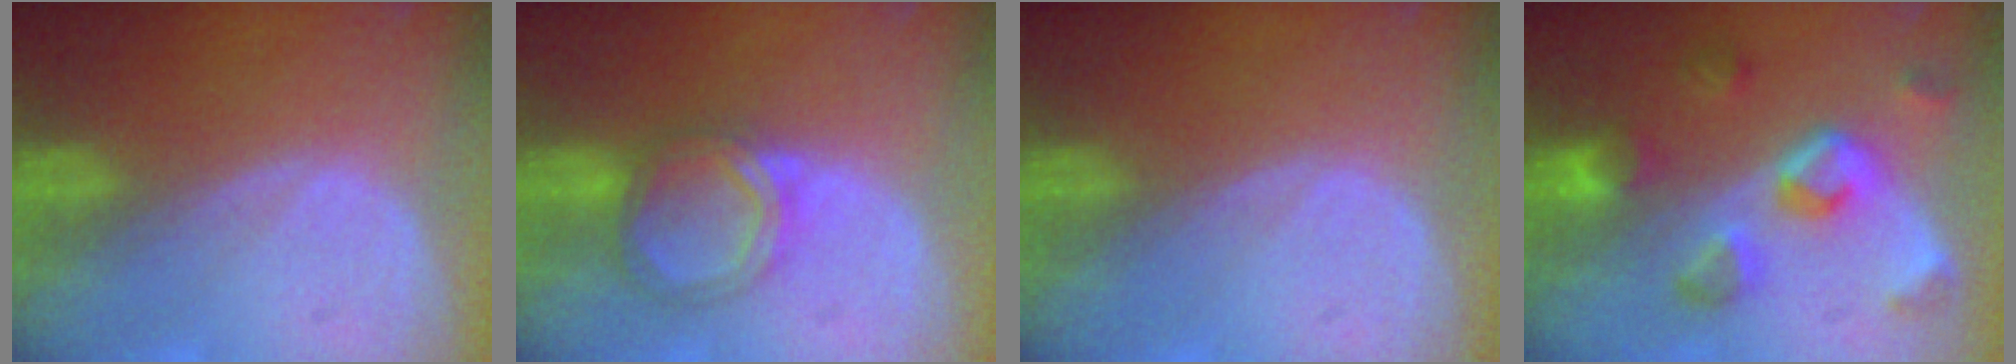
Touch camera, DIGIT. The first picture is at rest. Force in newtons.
{"total": 5.3, "press": 5.1, "slide": 1.5}
{"total": 0.0}
{"total": 7.3, "press": 7.3, "slide": 0.8}